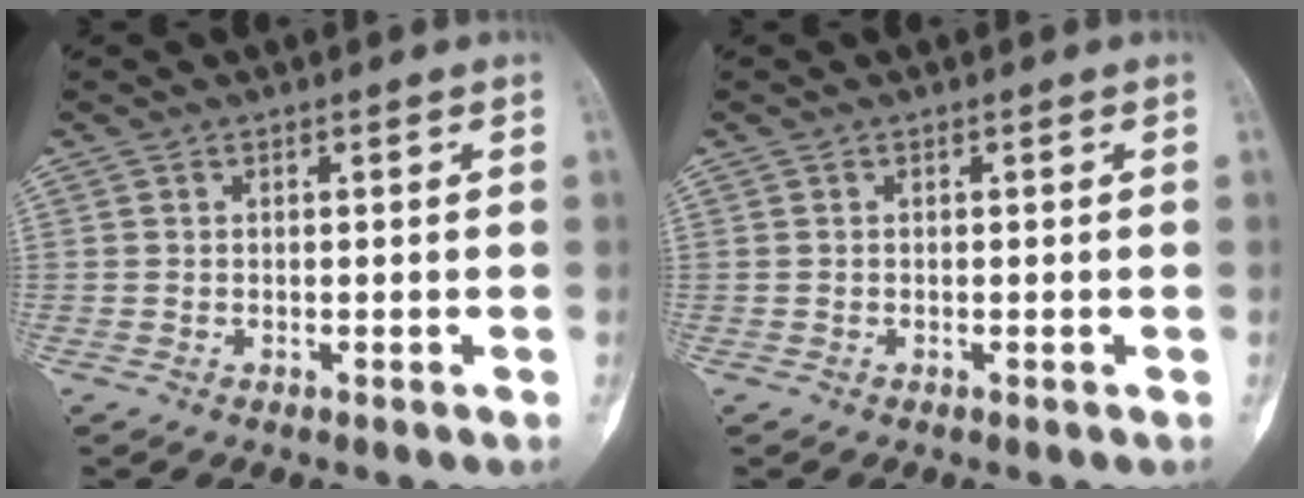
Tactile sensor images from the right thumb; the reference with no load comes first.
{"total": 0.0}